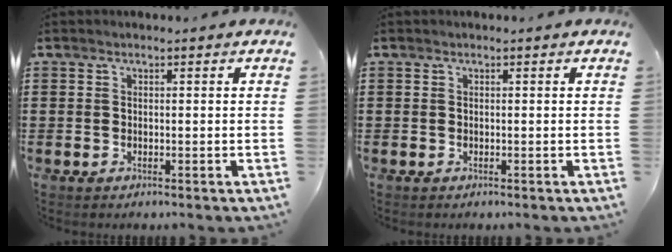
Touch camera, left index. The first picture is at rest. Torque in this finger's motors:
{"motor_torque": [-0.01, -0.01, 0.00, -0.01]}